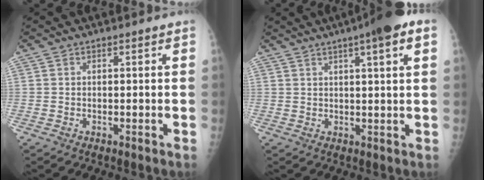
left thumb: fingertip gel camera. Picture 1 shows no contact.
{"total": 9.1, "force": [4.9, 1.5, 7.5], "torque": [-0.103, 0.008, 0.065]}